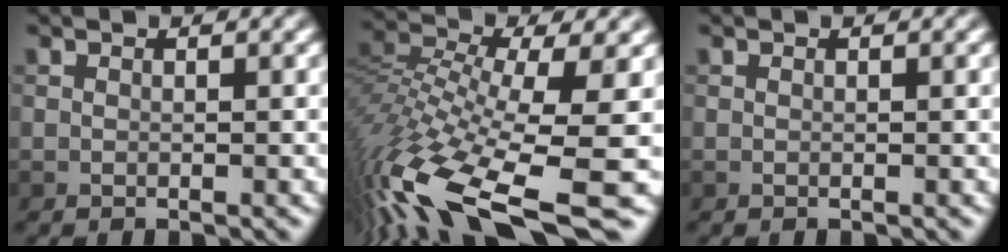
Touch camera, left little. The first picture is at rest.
{"total": 13.8, "force": [-7.4, 4.2, 10.8], "torque": [-0.233, 0.000, -0.126]}
{"total": 0.0}